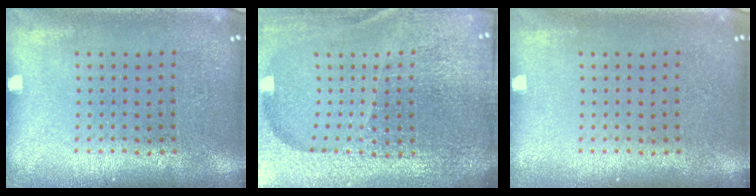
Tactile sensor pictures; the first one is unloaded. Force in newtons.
{"total": 6.6, "press": 5.7, "slide": 3.3}
{"total": 0.0}